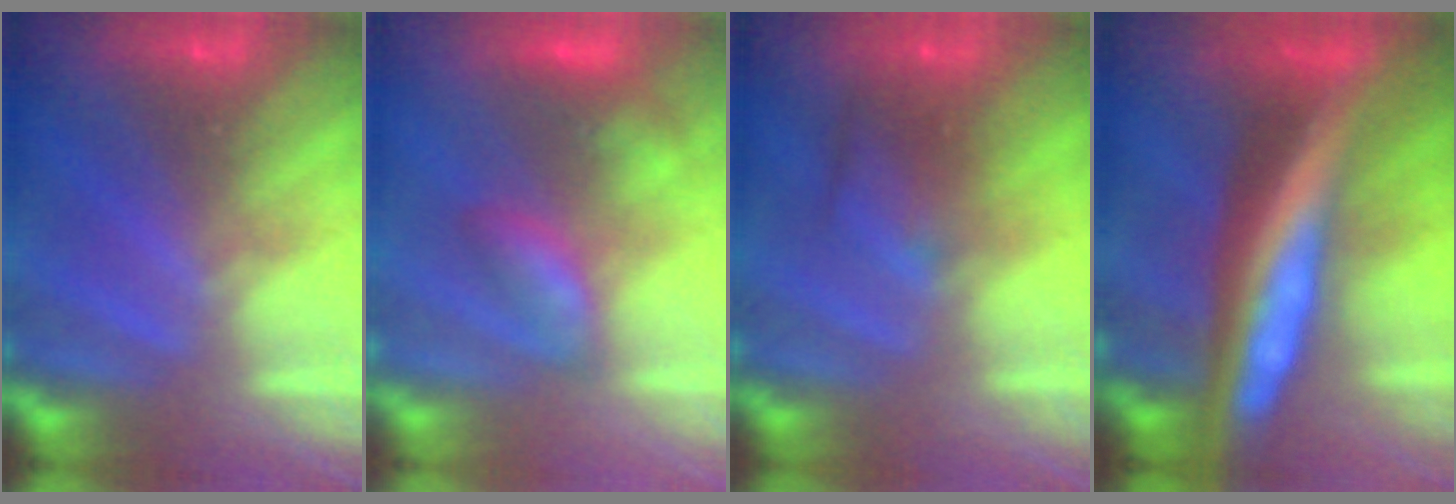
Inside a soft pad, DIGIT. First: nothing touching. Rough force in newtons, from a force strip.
{"total": 2.8}
{"total": 2.4}
{"total": 6.8}